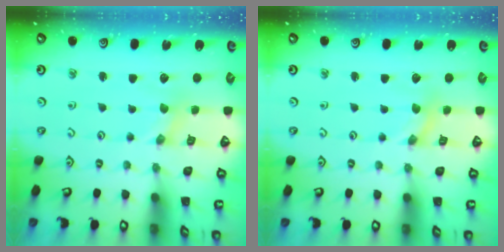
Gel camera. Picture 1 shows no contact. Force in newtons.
{"total": 0.0}